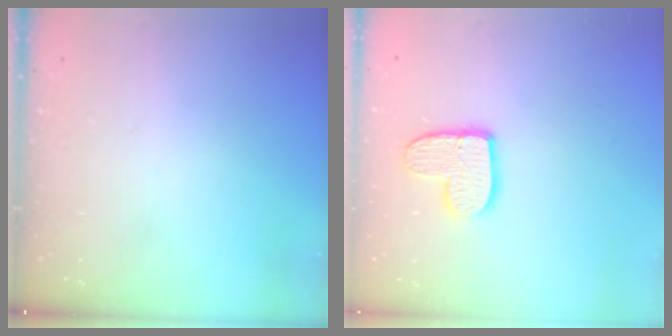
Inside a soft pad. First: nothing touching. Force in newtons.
{"total": 10.7, "press": 10.7, "slide": 0.8}